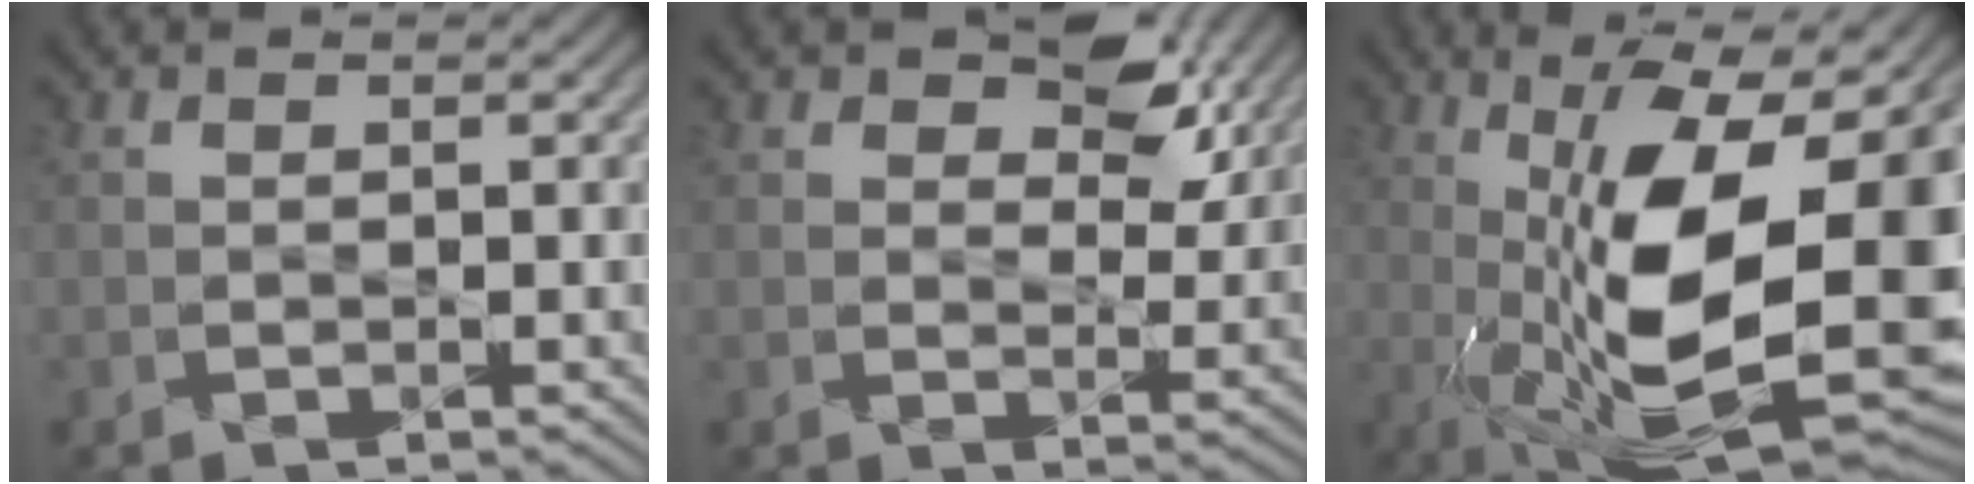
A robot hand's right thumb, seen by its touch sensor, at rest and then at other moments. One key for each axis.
{"total": 7.0, "fx": 4.0, "fy": 3.9, "fz": 4.3, "tx": -0.064, "ty": -0.005, "tz": 0.053}
{"total": 18.7, "fx": -0.4, "fy": 7.0, "fz": 17.3, "tx": -0.286, "ty": -0.016, "tz": -0.002}